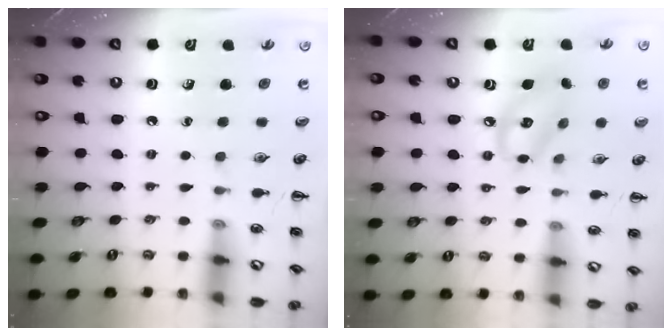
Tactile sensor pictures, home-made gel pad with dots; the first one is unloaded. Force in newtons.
{"total": 9.7, "press": 9.5, "slide": 1.7}